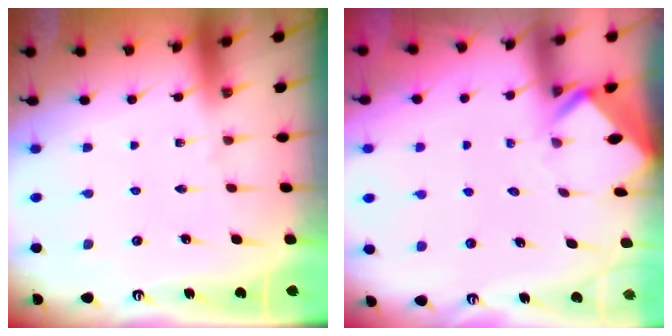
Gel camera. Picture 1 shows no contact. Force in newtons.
{"total": 2.8, "press": 2.8, "slide": 0.2}